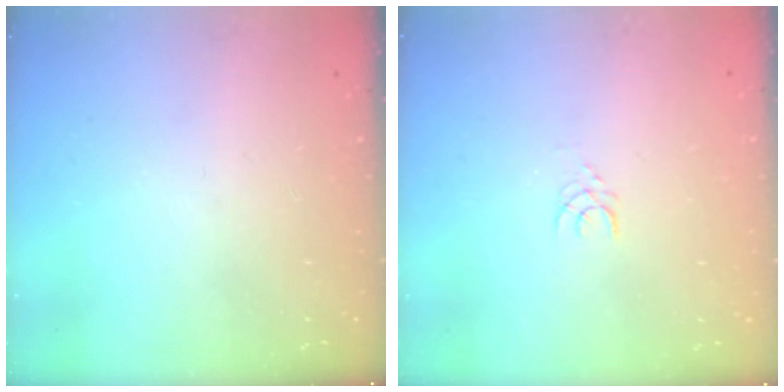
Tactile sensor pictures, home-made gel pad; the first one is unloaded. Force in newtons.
{"total": 2.7, "press": 2.7, "slide": 0.2}